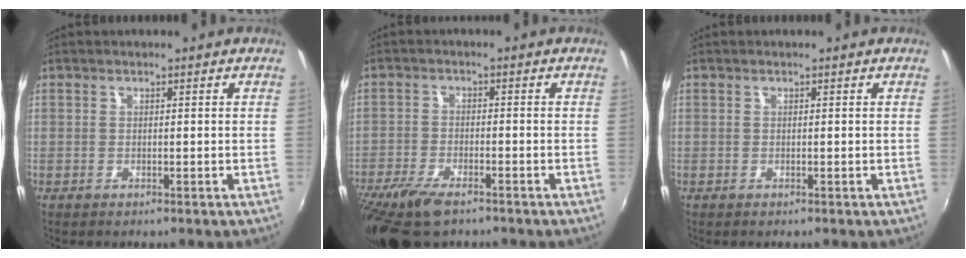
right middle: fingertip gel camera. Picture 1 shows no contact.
{"total": 11.8, "force": [-8.4, 4.4, 7.1], "torque": [-0.172, -0.038, -0.156]}
{"total": 0.0}